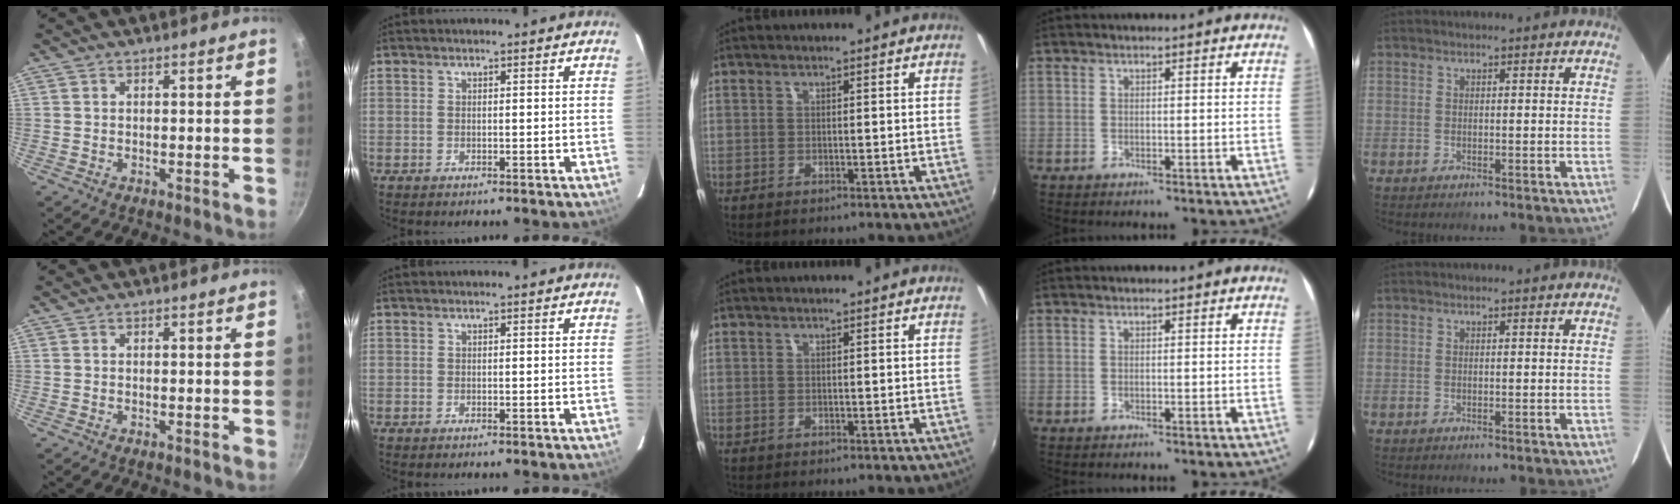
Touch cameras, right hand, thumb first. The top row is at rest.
{}